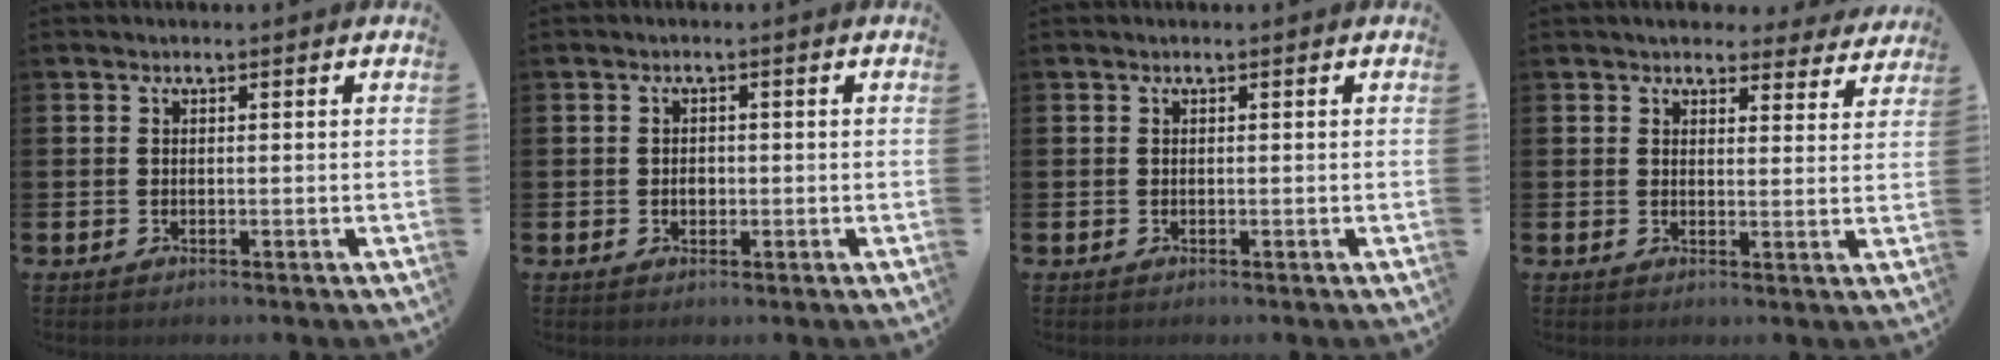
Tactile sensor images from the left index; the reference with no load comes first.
{"total": 1.3, "force": [-0.2, 1.0, 0.9], "torque": [-0.007, 0.004, -0.008]}
{"total": 0.0}
{"total": 4.2, "force": [3.9, 1.5, 0.4], "torque": [-0.003, -0.025, 0.067]}